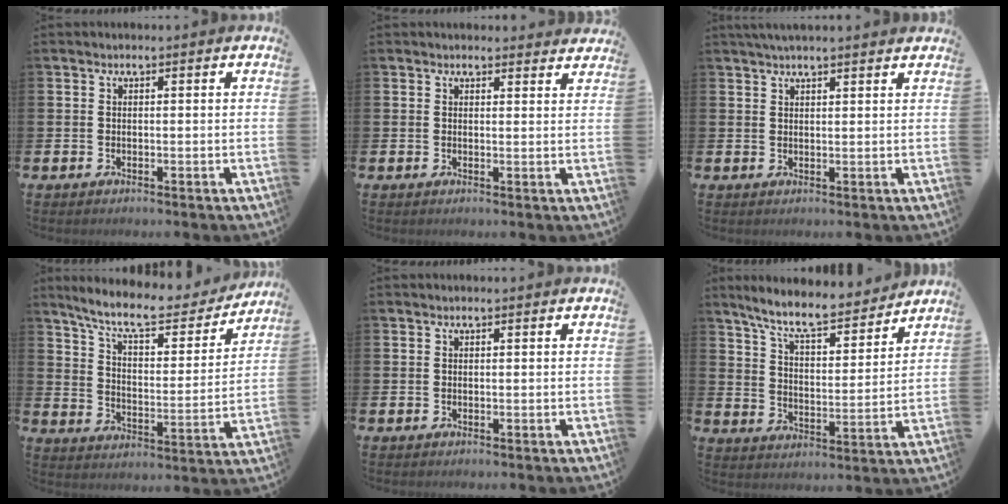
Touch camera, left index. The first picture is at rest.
{"total": 0.7, "force": [0.7, 0.3, 0.1], "torque": [0.009, -0.002, 0.010]}
{"total": 2.6, "force": [2.5, 0.1, 0.8], "torque": [-0.015, -0.006, 0.045]}
{"total": 9.6, "force": [8.5, 2.1, 3.9], "torque": [-0.098, -0.056, 0.143]}
{"total": 0.0}
{"total": 8.7, "force": [7.9, 1.5, 3.3], "torque": [-0.090, -0.051, 0.138]}